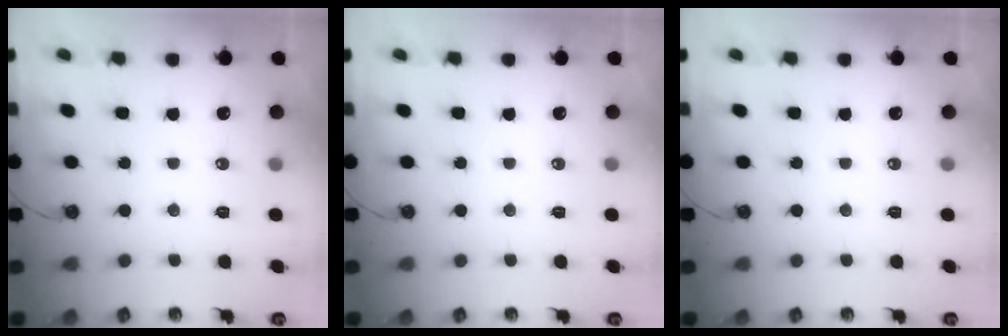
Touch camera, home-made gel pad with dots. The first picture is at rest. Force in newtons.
{"total": 0.0}
{"total": 0.0}